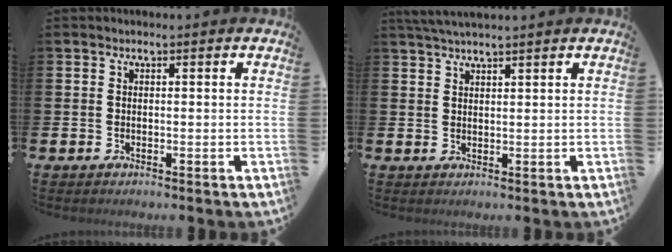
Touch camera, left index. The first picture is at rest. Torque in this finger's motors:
{"motor_torque": [-0.08, -0.05, 0.35, 0.12]}